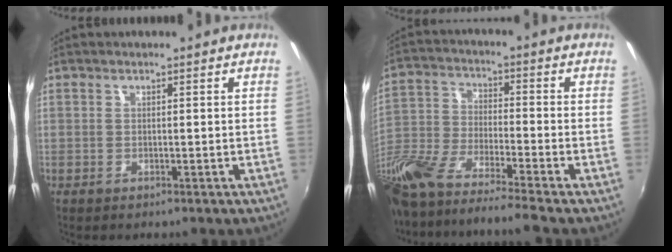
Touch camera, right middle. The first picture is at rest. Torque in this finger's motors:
{"motor_torque": [1.08, -1.06, 0.55, 0.21]}